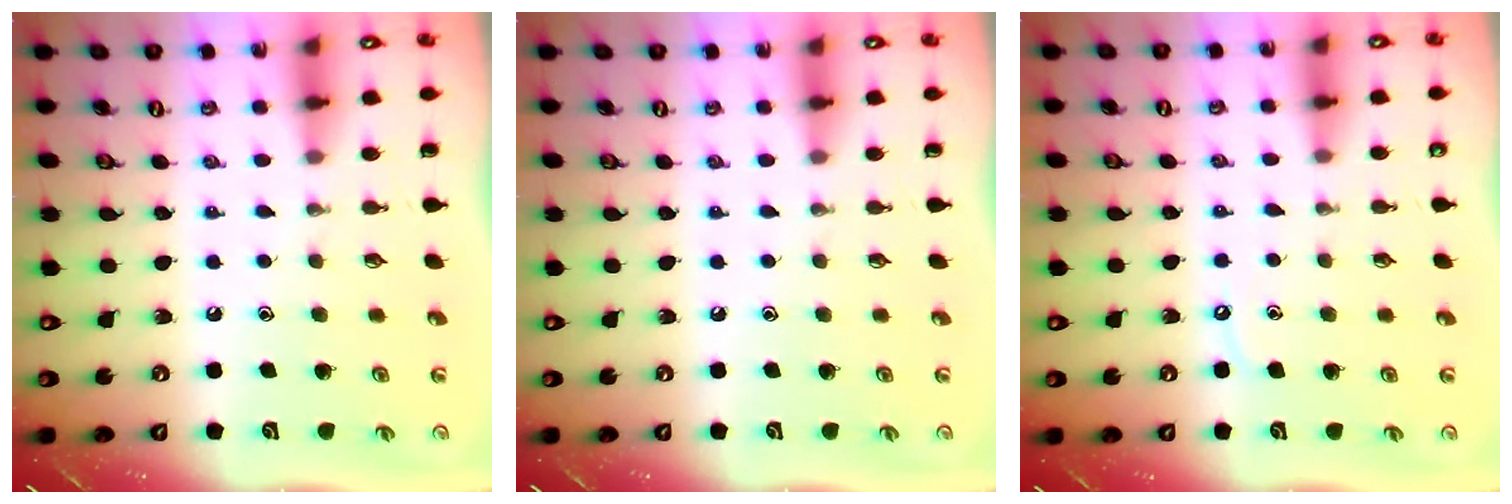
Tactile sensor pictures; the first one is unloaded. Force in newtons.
{"total": 0.0}
{"total": 3.4, "press": 3.4, "slide": 0.4}